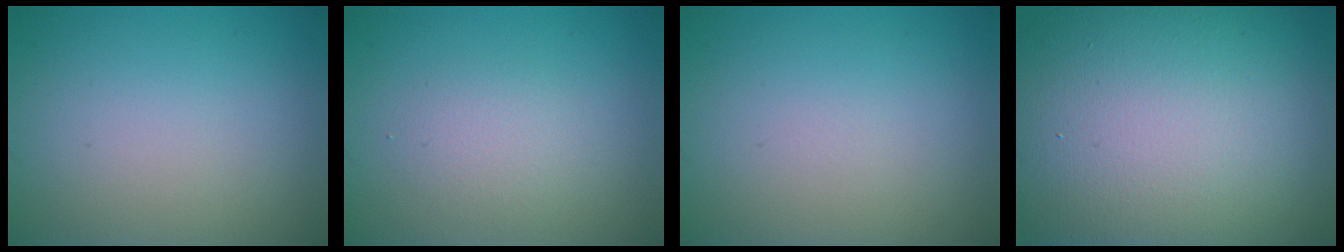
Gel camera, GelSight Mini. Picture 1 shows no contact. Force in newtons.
{"total": 1.9, "press": 1.8, "slide": 0.2}
{"total": 0.0}
{"total": 20.7, "press": 20.7, "slide": 0.9}